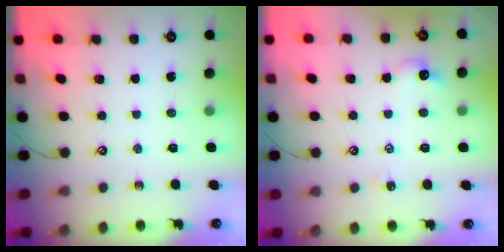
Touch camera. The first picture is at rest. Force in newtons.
{"total": 2.7, "press": 2.6, "slide": 0.5}